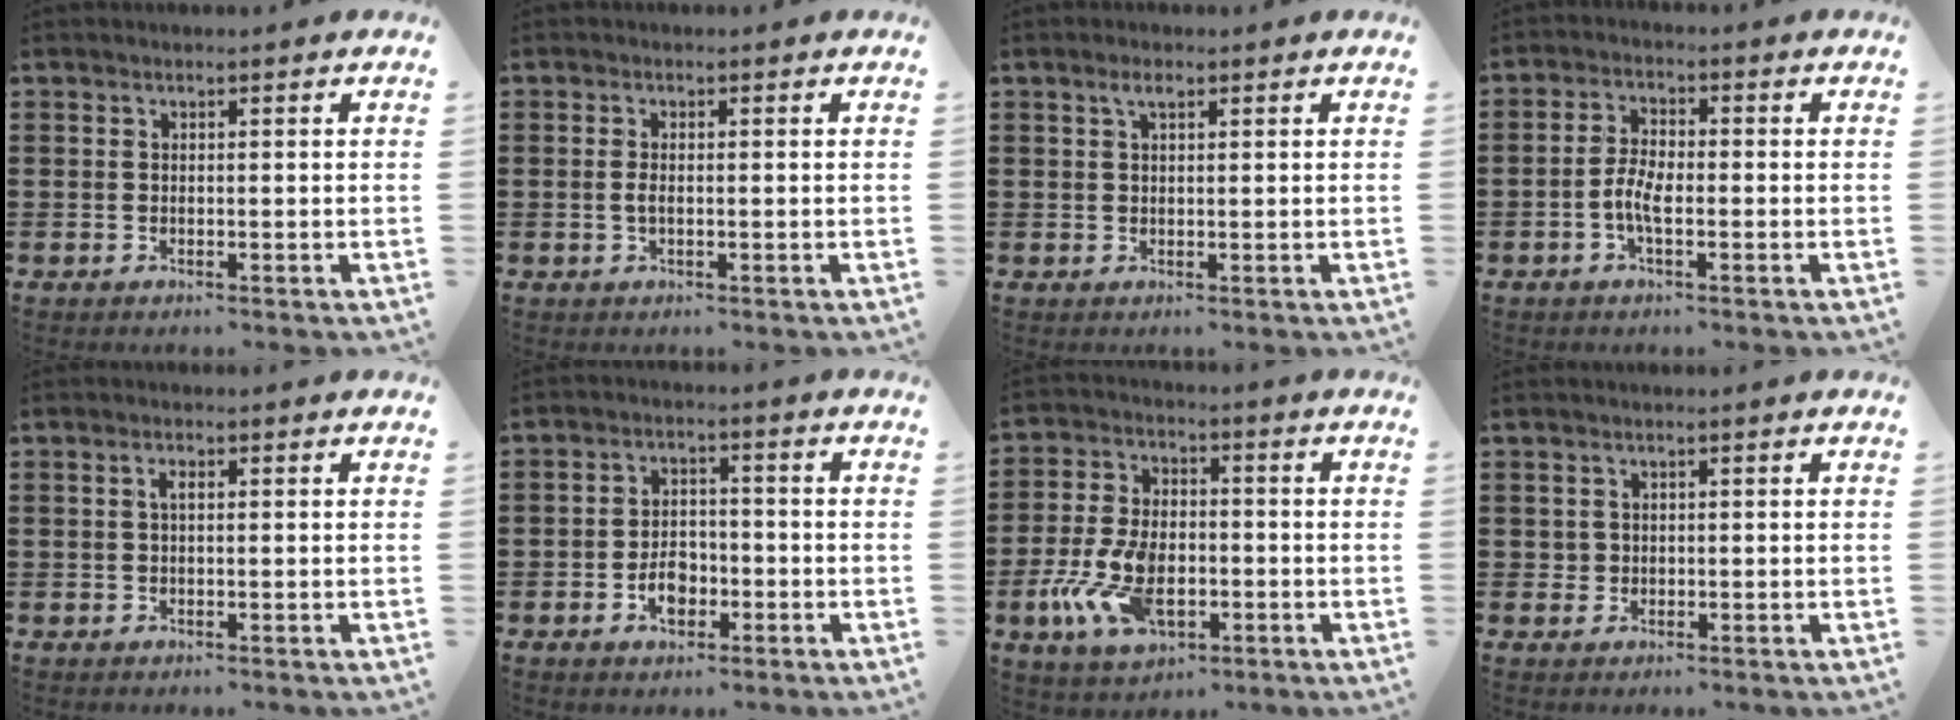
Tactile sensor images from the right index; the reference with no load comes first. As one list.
[{"total": 1.8, "force": [-0.2, 0.6, 1.6], "torque": [-0.039, -0.003, -0.007]}, {"total": 1.7, "force": [0.8, 0.7, 1.3], "torque": [-0.030, 0.005, 0.013]}, {"total": 4.4, "force": [-1.4, 1.6, 3.8], "torque": [-0.093, -0.003, -0.033]}, {"total": 1.3, "force": [0.2, 0.5, 1.2], "torque": [-0.025, 0.005, 0.002]}, {"total": 4.4, "force": [-1.9, 2.9, 2.7], "torque": [-0.042, 0.002, -0.034]}, {"total": 10.4, "force": [-3.3, 5.7, 8.0], "torque": [-0.194, -0.009, -0.061]}, {"total": 1.1, "force": [0.1, 1.0, 0.2], "torque": [-0.007, 0.006, 0.001]}]